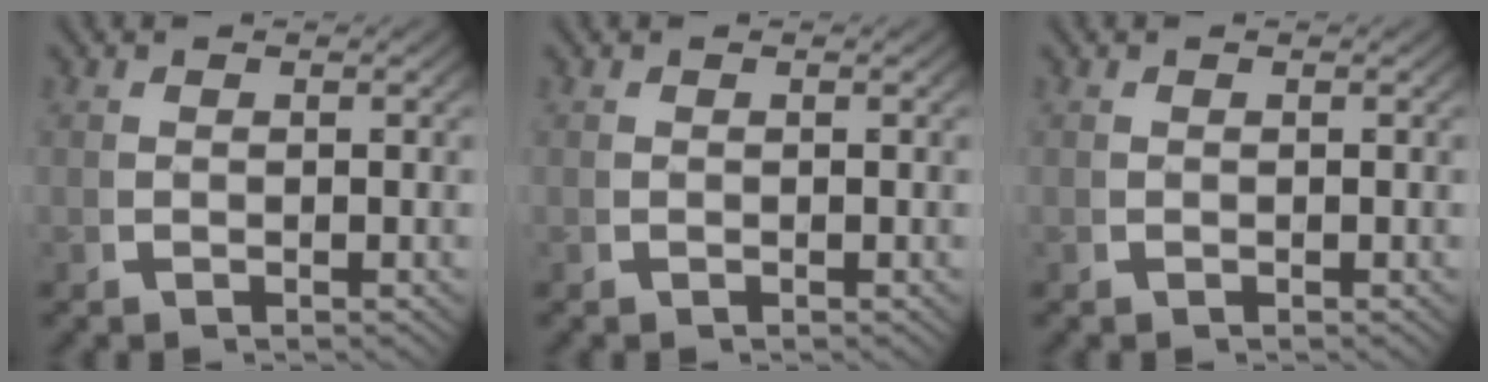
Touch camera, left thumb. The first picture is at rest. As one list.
[{"total": 0.0}, {"total": 0.0}]